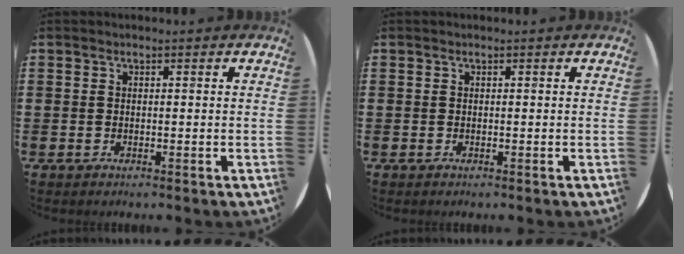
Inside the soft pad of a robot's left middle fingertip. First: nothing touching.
{"total": 0.0}